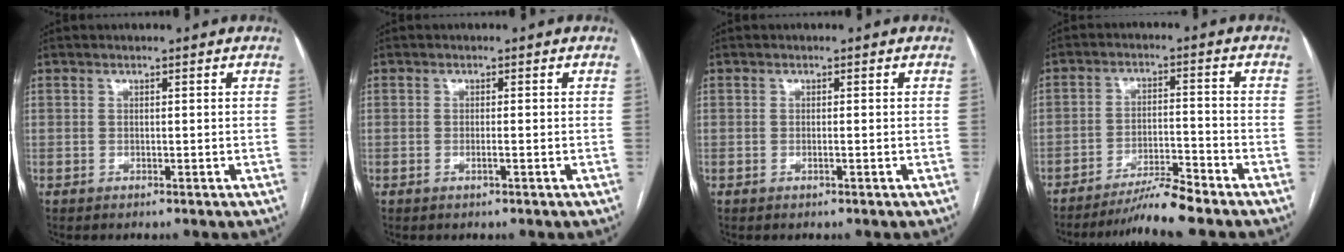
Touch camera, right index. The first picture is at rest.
{"total": 1.0, "force": [-0.4, 0.0, 0.9], "torque": [-0.019, 0.000, -0.007]}
{"total": 0.6, "force": [-0.2, 0.0, 0.5], "torque": [-0.009, 0.000, -0.003]}
{"total": 6.5, "force": [-5.9, -0.8, 2.8], "torque": [-0.044, -0.013, -0.104]}